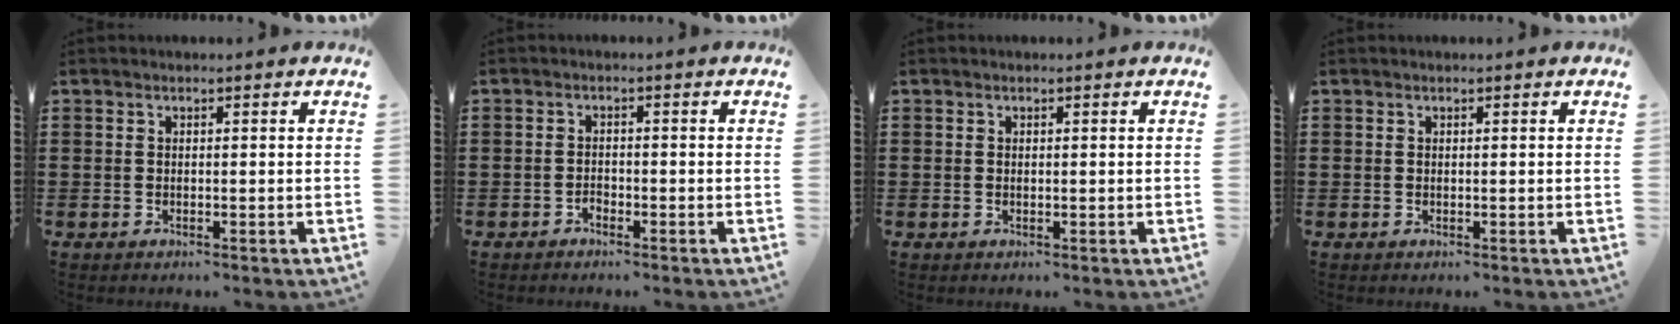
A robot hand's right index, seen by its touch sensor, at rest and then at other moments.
{"total": 1.2, "force": [-1.1, 0.5, 0.3], "torque": [-0.010, 0.000, -0.023]}
{"total": 0.0}
{"total": 0.0}